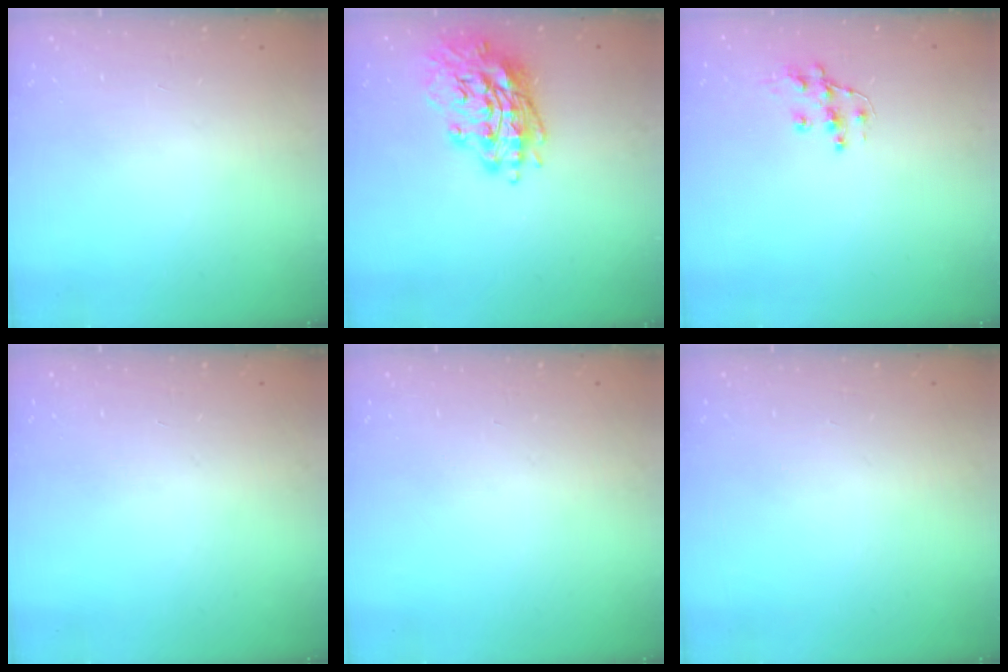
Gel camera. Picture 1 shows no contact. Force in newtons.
{"total": 17.1, "press": 16.9, "slide": 2.4}
{"total": 8.8, "press": 8.8, "slide": 0.6}
{"total": 0.0}
{"total": 0.0}
{"total": 0.0}